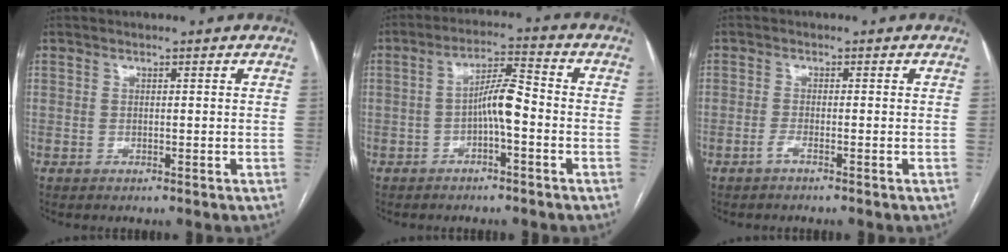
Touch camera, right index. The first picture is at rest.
{"total": 5.7, "force": [-1.5, 0.9, 5.4], "torque": [-0.098, 0.018, -0.026]}
{"total": 1.1, "force": [-0.9, -0.2, 0.7], "torque": [-0.013, 0.001, -0.018]}